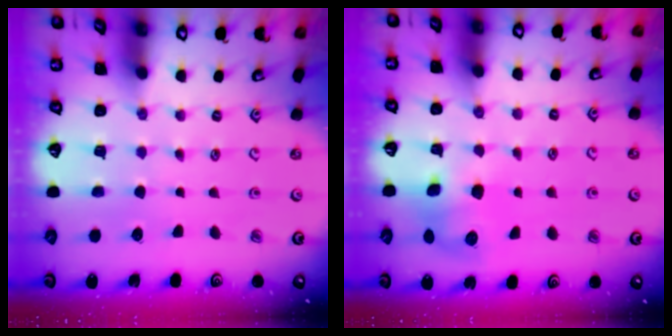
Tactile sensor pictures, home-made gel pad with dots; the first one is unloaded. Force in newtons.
{"total": 8.3, "press": 8.3, "slide": 0.4}